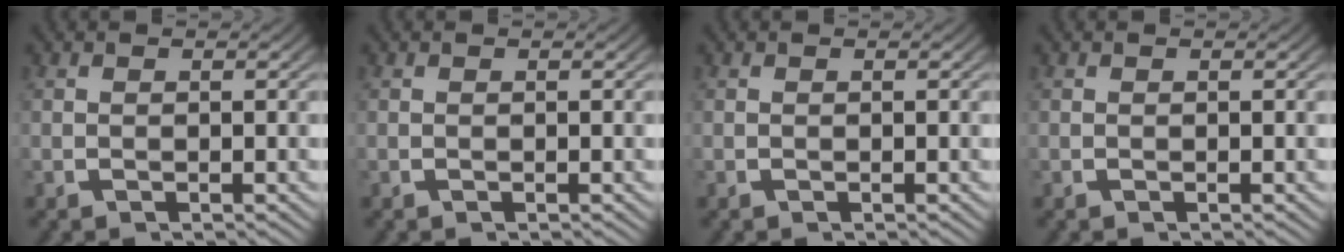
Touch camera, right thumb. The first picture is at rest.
{"total": 0.0}
{"total": 0.0}
{"total": 0.0}